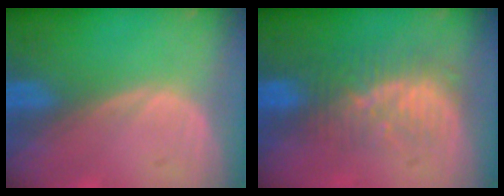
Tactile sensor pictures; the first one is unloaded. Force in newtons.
{"total": 8.4, "press": 7.6, "slide": 3.7}